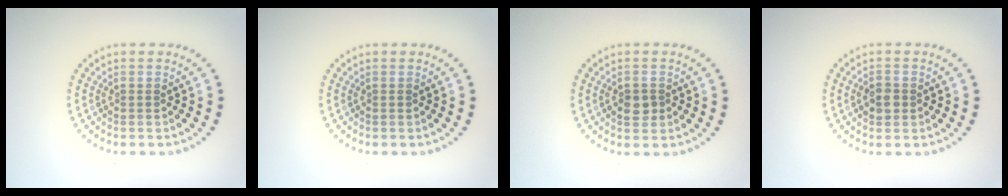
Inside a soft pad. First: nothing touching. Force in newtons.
{"total": 0.0}
{"total": 1.7, "press": 1.7, "slide": 0.3}
{"total": 1.7, "press": 1.7, "slide": 0.2}